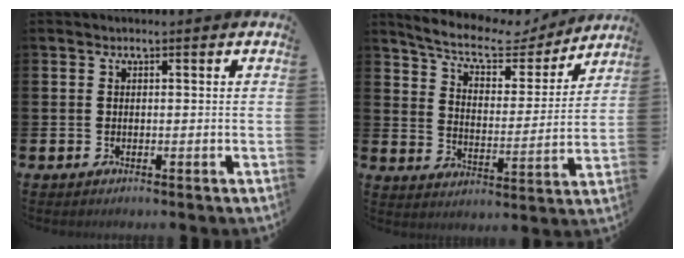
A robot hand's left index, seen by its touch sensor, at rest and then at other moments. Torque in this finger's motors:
{"motor_torque": [1.08, -1.06, 0.51, 0.15]}